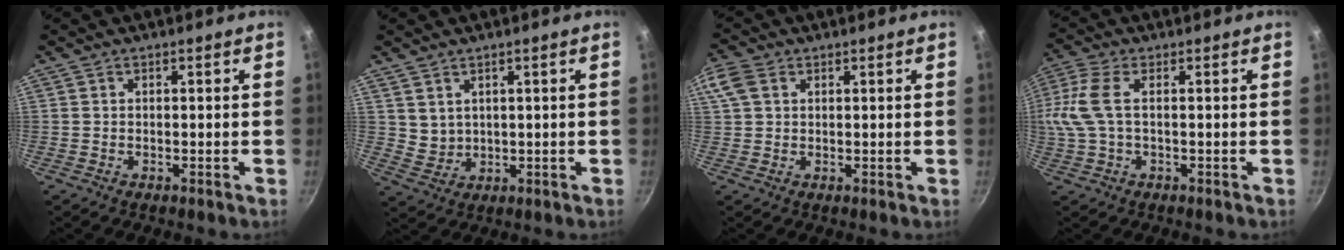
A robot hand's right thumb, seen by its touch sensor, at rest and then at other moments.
{"total": 3.3, "force": [1.8, 2.6, 1.0], "torque": [-0.004, -0.007, 0.047]}
{"total": 4.9, "force": [1.9, 3.5, 2.9], "torque": [-0.061, 0.008, 0.035]}
{"total": 8.8, "force": [0.3, 3.8, 7.9], "torque": [-0.189, 0.013, 0.004]}